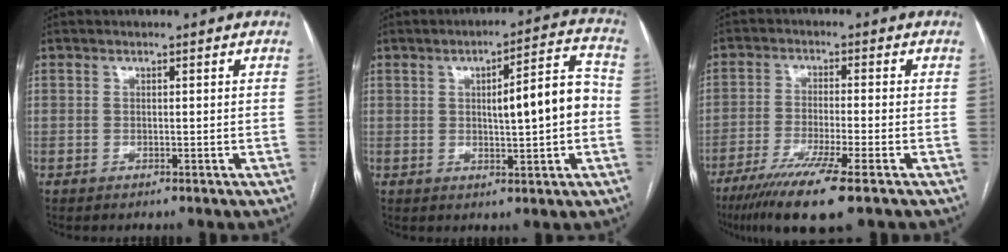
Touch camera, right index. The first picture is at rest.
{"total": 9.4, "force": [0.1, 1.5, 9.2], "torque": [-0.129, 0.022, 0.003]}
{"total": 10.7, "force": [-6.8, -0.1, 8.2], "torque": [-0.143, -0.030, -0.115]}